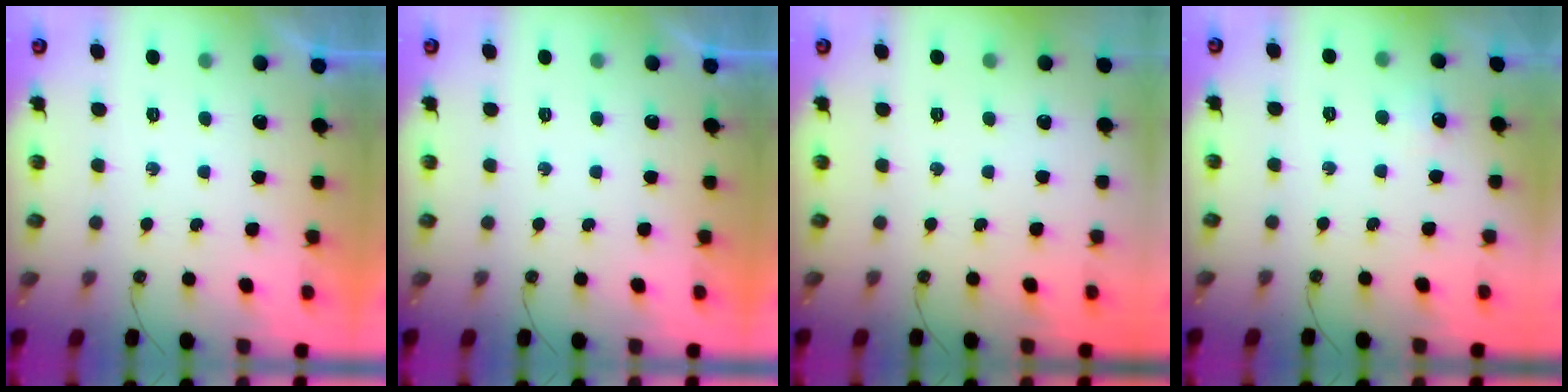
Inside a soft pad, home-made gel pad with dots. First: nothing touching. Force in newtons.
{"total": 0.0}
{"total": 0.0}
{"total": 4.9, "press": 4.8, "slide": 0.8}